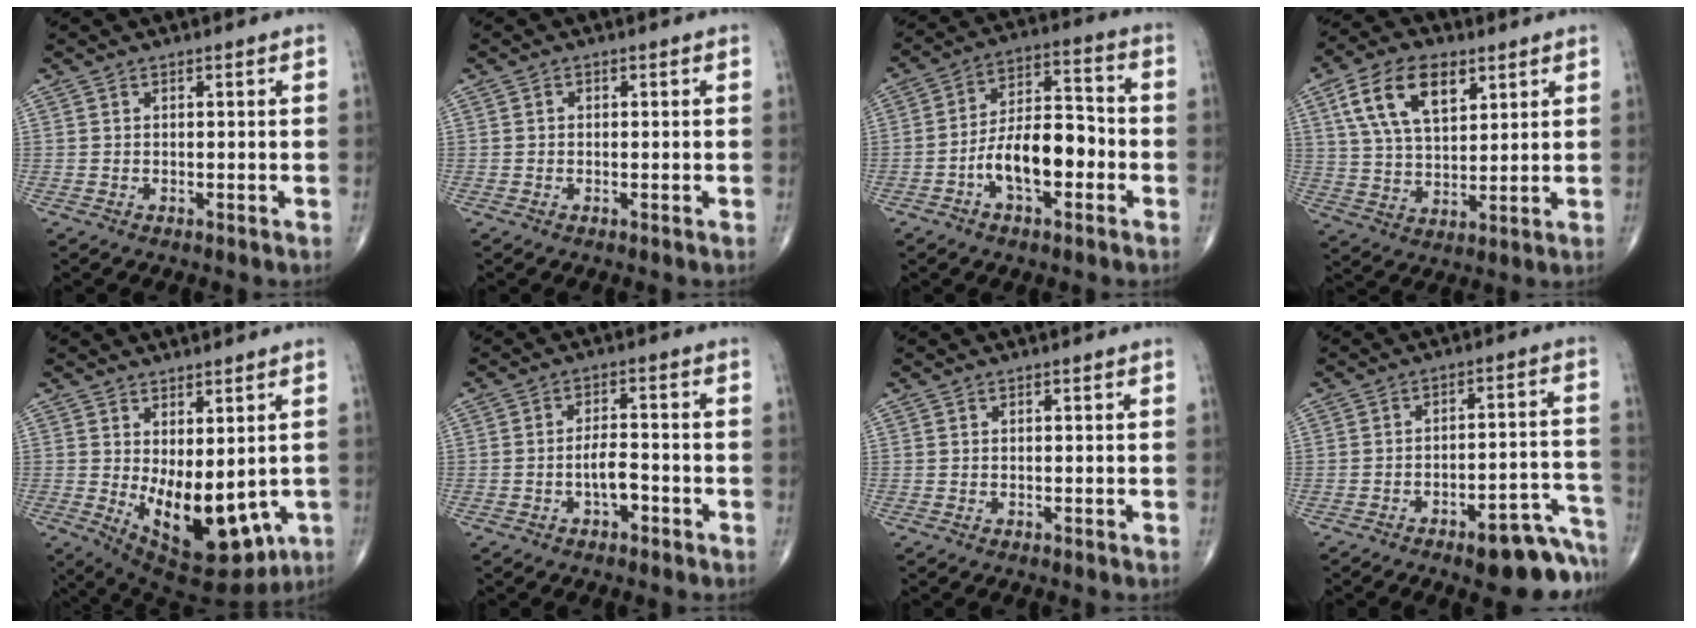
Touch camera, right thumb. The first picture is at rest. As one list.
[{"total": 0.7, "force": [0.1, 0.6, 0.3], "torque": [-0.001, 0.002, -0.001]}, {"total": 12.5, "force": [-3.9, 6.2, 10.2], "torque": [-0.156, 0.043, -0.073]}, {"total": 13.9, "force": [6.3, 7.6, 9.8], "torque": [-0.164, -0.014, 0.118]}, {"total": 15.2, "force": [-1.8, 7.6, 13.0], "torque": [-0.179, -0.022, 0.001]}, {"total": 4.3, "force": [-1.8, 2.1, 3.3], "torque": [-0.050, 0.021, -0.031]}, {"total": 0.0}, {"total": 12.8, "force": [-8.7, 4.1, 8.4], "torque": [-0.064, 0.085, -0.114]}]